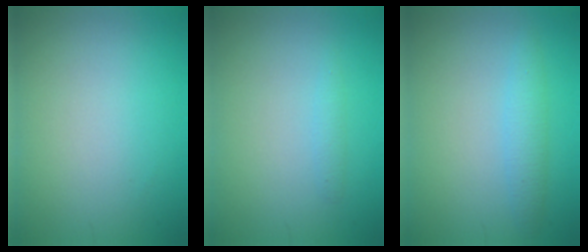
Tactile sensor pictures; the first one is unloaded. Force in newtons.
{"total": 0.8, "press": 0.8, "slide": 0.1}
{"total": 2.0, "press": 2.0, "slide": 0.1}